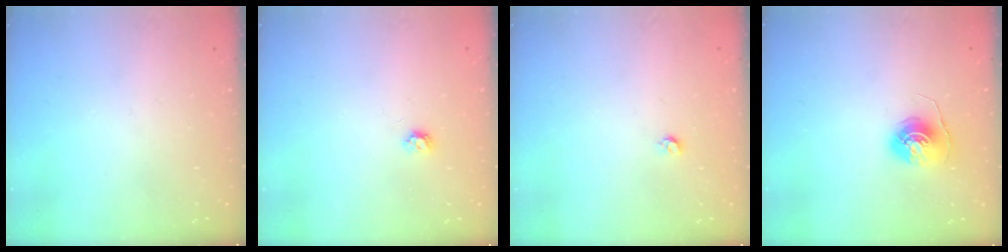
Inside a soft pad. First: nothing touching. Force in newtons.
{"total": 4.0, "press": 4.0, "slide": 0.6}
{"total": 3.2, "press": 3.2, "slide": 0.3}
{"total": 6.4, "press": 6.4, "slide": 0.6}